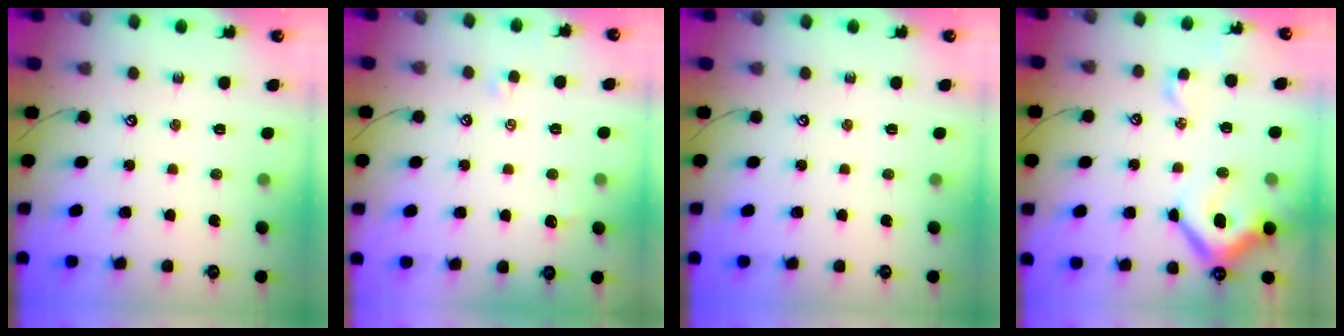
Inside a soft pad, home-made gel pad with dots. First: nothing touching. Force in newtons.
{"total": 1.0, "press": 0.8, "slide": 0.5}
{"total": 0.0}
{"total": 10.3, "press": 10.2, "slide": 1.6}